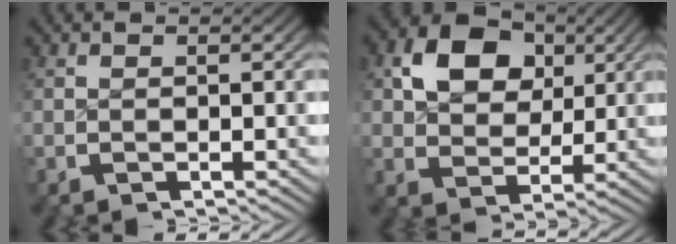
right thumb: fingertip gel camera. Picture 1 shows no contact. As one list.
[{"total": 9.4, "force": [2.7, 7.1, 5.4], "torque": [-0.107, -0.013, 0.050]}]